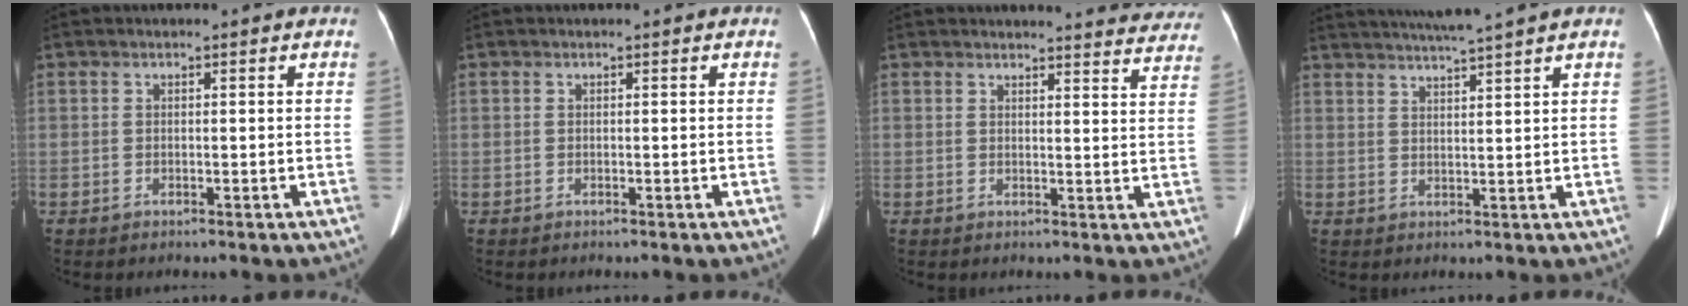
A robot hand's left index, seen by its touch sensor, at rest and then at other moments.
{"total": 0.0}
{"total": 17.2, "force": [16.7, 2.5, 3.3], "torque": [-0.013, -0.070, 0.165]}
{"total": 7.8, "force": [6.9, -1.8, 3.2], "torque": [-0.053, 0.009, 0.105]}